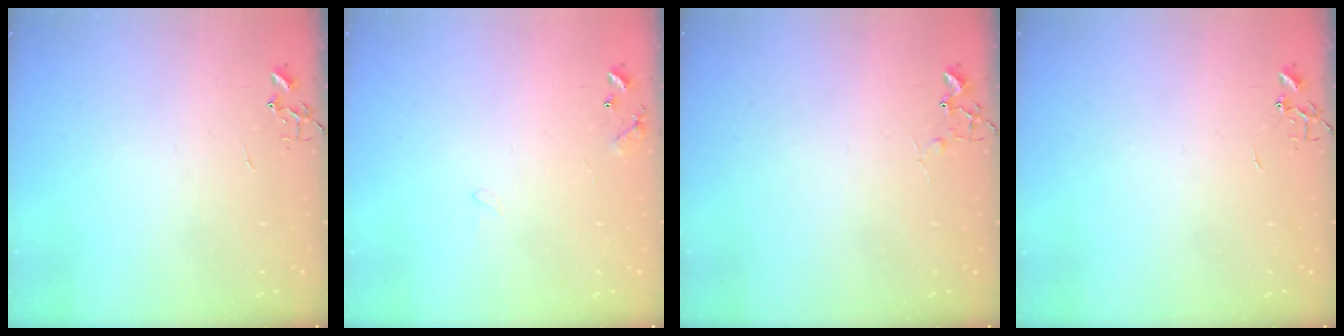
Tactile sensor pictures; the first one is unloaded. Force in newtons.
{"total": 6.1, "press": 6.1, "slide": 0.5}
{"total": 5.4, "press": 5.3, "slide": 0.8}
{"total": 0.0}